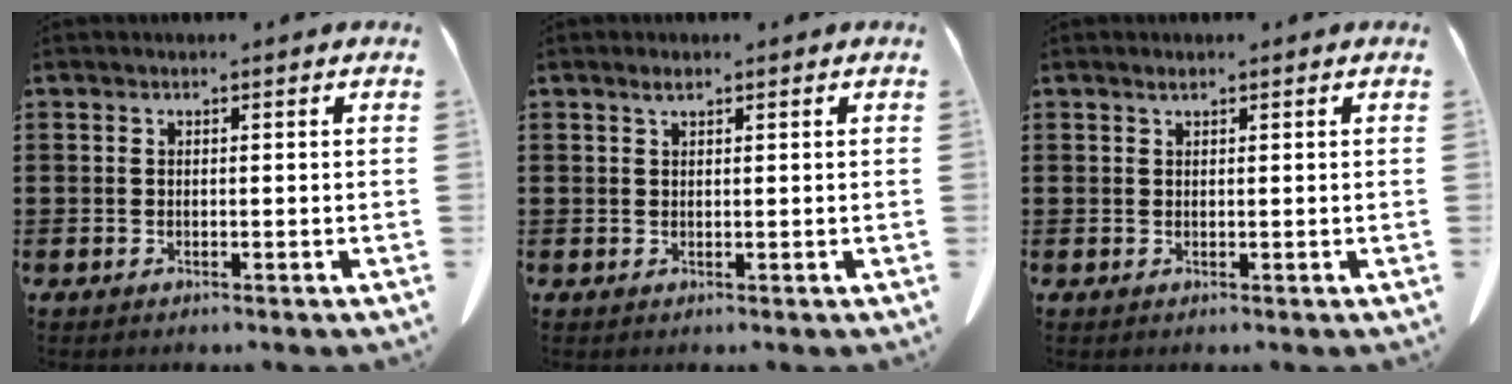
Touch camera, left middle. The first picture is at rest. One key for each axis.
{"total": 1.3, "fx": 0.8, "fy": 0.4, "fz": 0.9, "tx": -0.020, "ty": -0.001, "tz": 0.015}
{"total": 0.8, "fx": 0.5, "fy": 0.1, "fz": 0.5, "tx": -0.012, "ty": -0.001, "tz": 0.010}